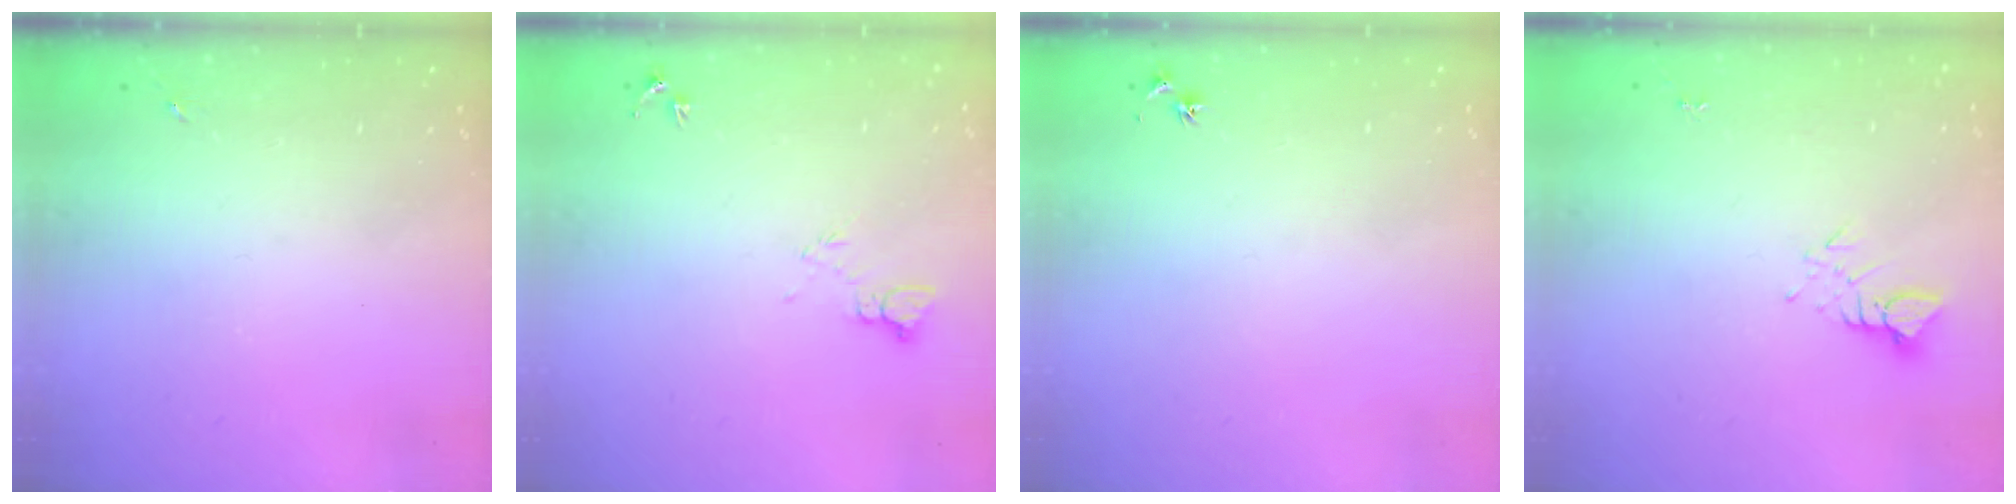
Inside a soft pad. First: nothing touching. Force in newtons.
{"total": 5.6, "press": 5.6, "slide": 0.6}
{"total": 3.0, "press": 2.9, "slide": 0.4}
{"total": 3.1, "press": 3.1, "slide": 0.3}